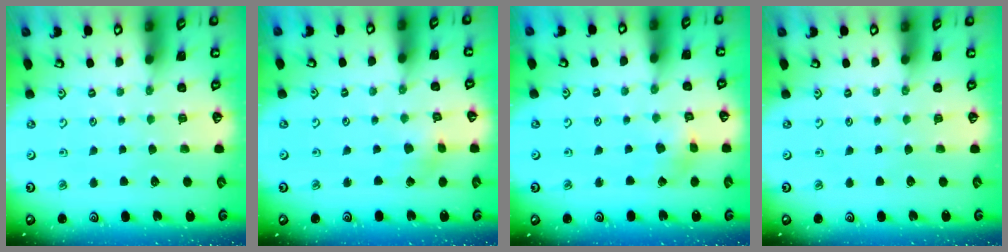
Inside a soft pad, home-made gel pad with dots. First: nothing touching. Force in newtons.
{"total": 2.1, "press": 2.1, "slide": 0.2}
{"total": 2.5, "press": 2.5, "slide": 0.3}
{"total": 0.0}